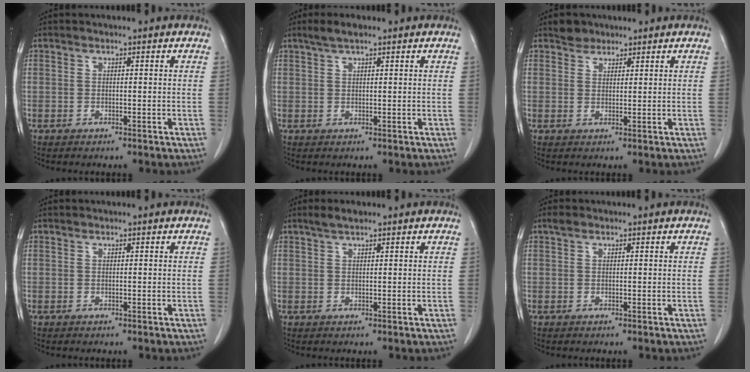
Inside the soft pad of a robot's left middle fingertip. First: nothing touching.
{"total": 2.6, "force": [1.9, 0.5, 1.7], "torque": [-0.037, 0.011, 0.036]}
{"total": 2.2, "force": [1.8, 1.2, 0.2], "torque": [-0.003, 0.003, 0.028]}
{"total": 0.0}
{"total": 2.0, "force": [1.6, 0.4, 1.2], "torque": [-0.027, 0.009, 0.031]}
{"total": 0.9, "force": [0.6, 0.4, 0.4], "torque": [-0.010, 0.012, 0.012]}